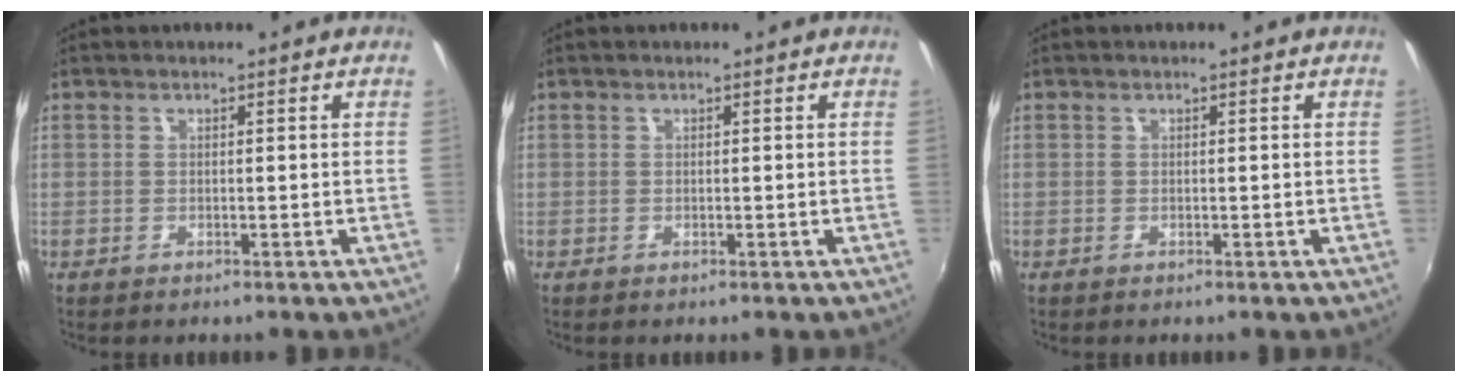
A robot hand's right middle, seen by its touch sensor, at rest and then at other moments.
{"total": 0.0}
{"total": 0.0}